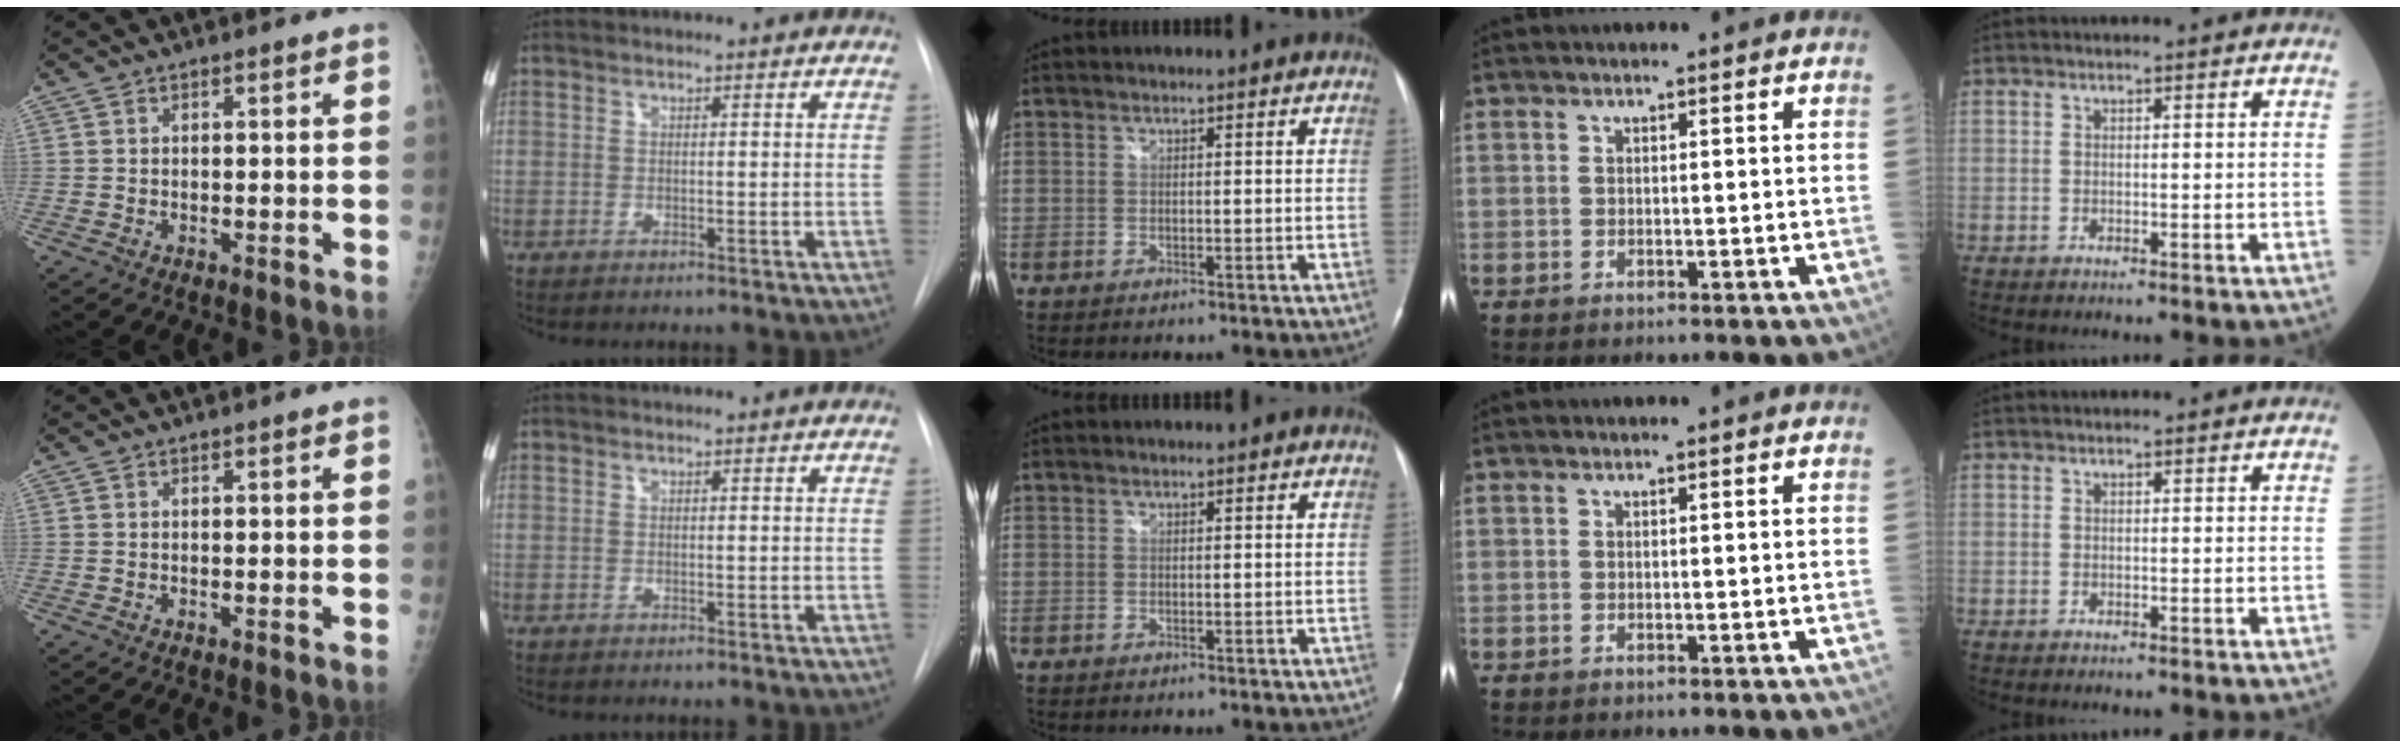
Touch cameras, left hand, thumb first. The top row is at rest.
{}